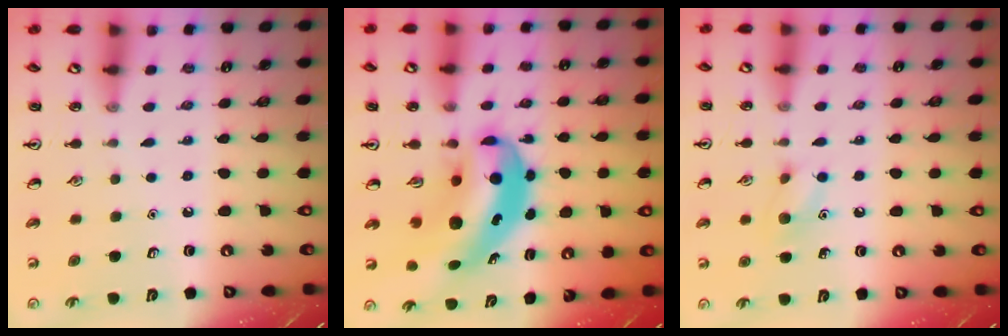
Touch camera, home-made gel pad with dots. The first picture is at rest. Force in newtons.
{"total": 10.3, "press": 9.8, "slide": 3.1}
{"total": 7.3, "press": 7.1, "slide": 1.4}